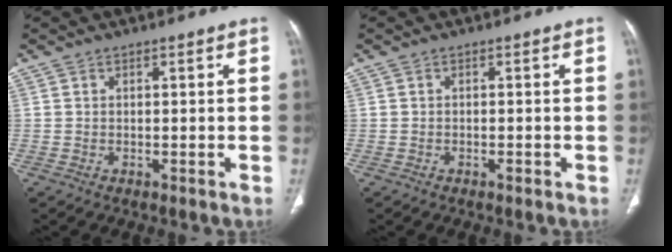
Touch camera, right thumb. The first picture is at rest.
{"total": 0.7, "force": [-0.4, 0.3, 0.5], "torque": [-0.010, 0.002, -0.007]}